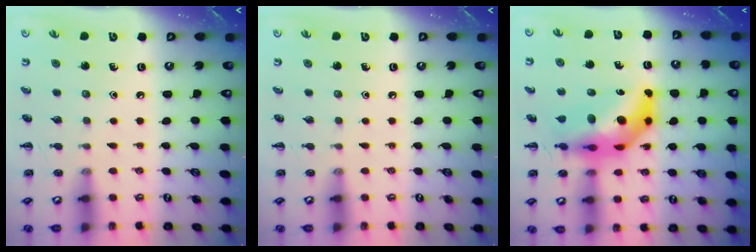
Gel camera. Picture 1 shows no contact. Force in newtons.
{"total": 0.0}
{"total": 13.4, "press": 12.7, "slide": 4.2}